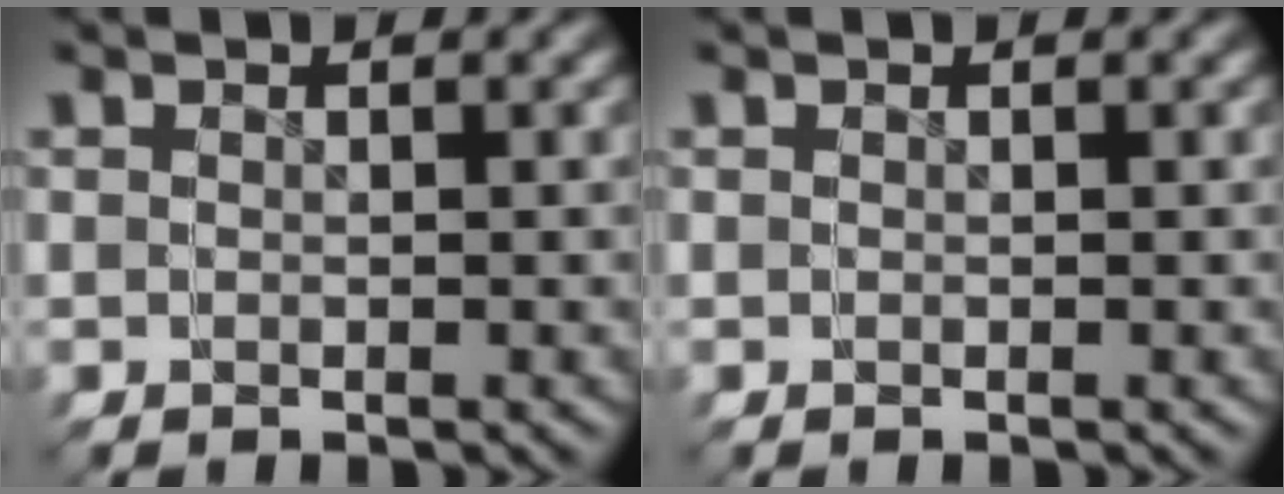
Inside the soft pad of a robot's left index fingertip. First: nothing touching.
{"total": 0.0}